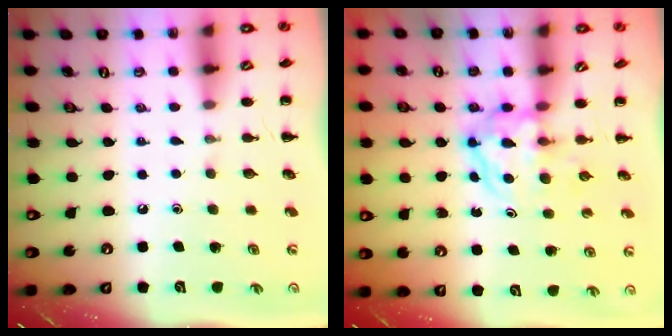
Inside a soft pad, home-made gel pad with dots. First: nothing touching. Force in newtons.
{"total": 3.8, "press": 3.8, "slide": 0.5}